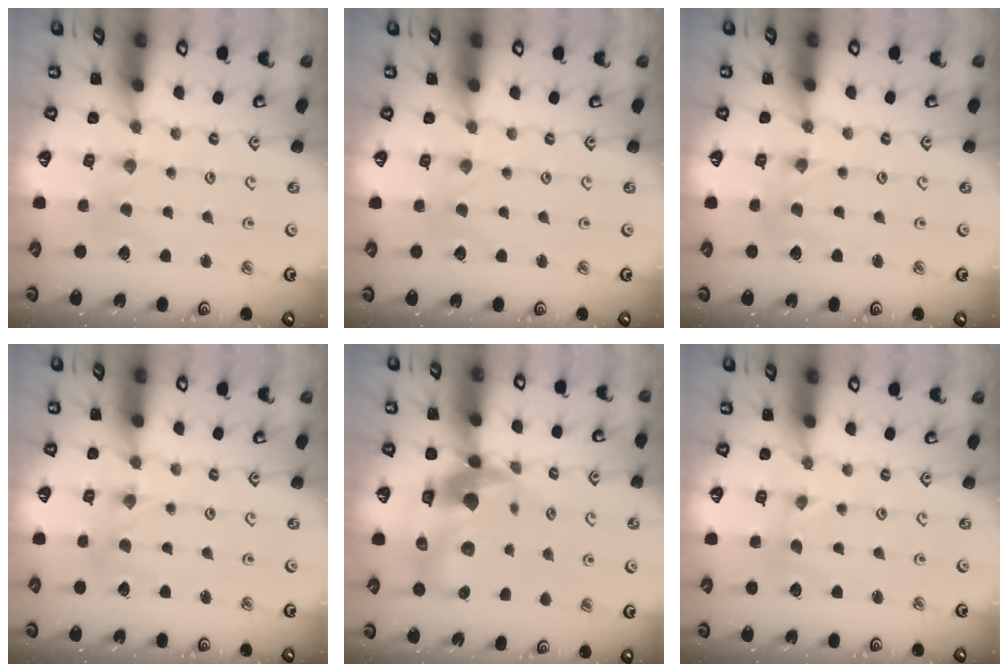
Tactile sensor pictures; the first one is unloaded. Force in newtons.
{"total": 0.0}
{"total": 1.2, "press": 1.2, "slide": 0.2}
{"total": 1.5, "press": 1.5, "slide": 0.2}
{"total": 14.7, "press": 14.5, "slide": 2.3}
{"total": 0.0}